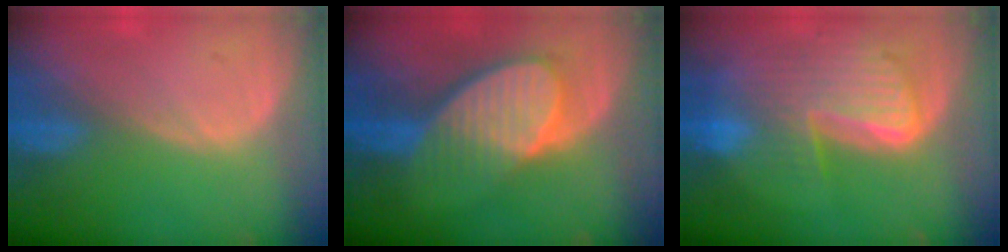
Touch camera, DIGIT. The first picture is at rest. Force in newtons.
{"total": 8.8, "press": 8.0, "slide": 3.7}
{"total": 10.1, "press": 8.7, "slide": 5.1}